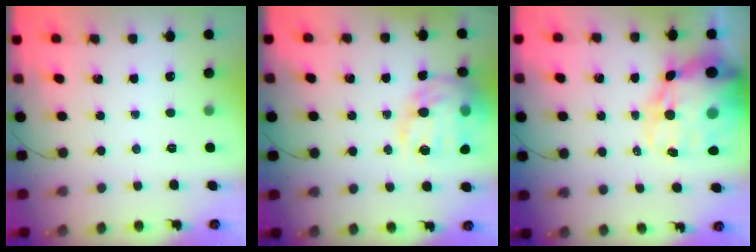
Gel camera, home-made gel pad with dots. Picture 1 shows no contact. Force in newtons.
{"total": 22.5, "press": 22.1, "slide": 4.0}
{"total": 23.1, "press": 22.6, "slide": 4.8}